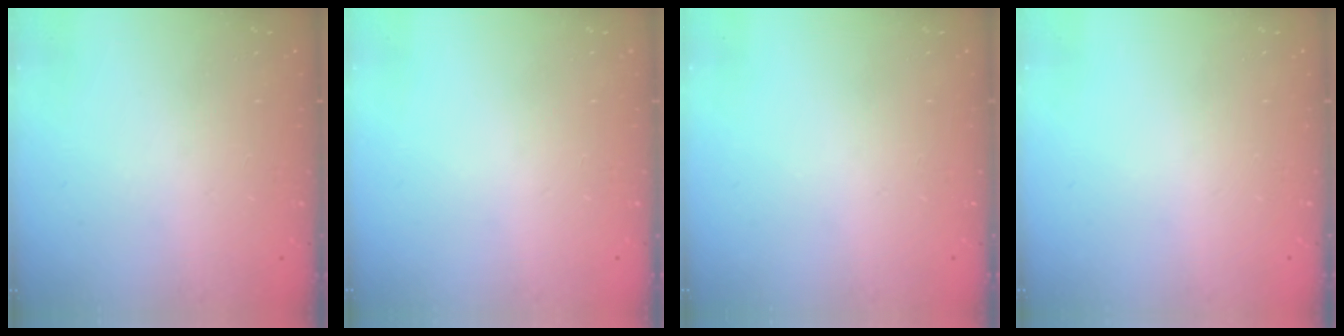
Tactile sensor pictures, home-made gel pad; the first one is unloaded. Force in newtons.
{"total": 0.0}
{"total": 0.0}
{"total": 0.0}